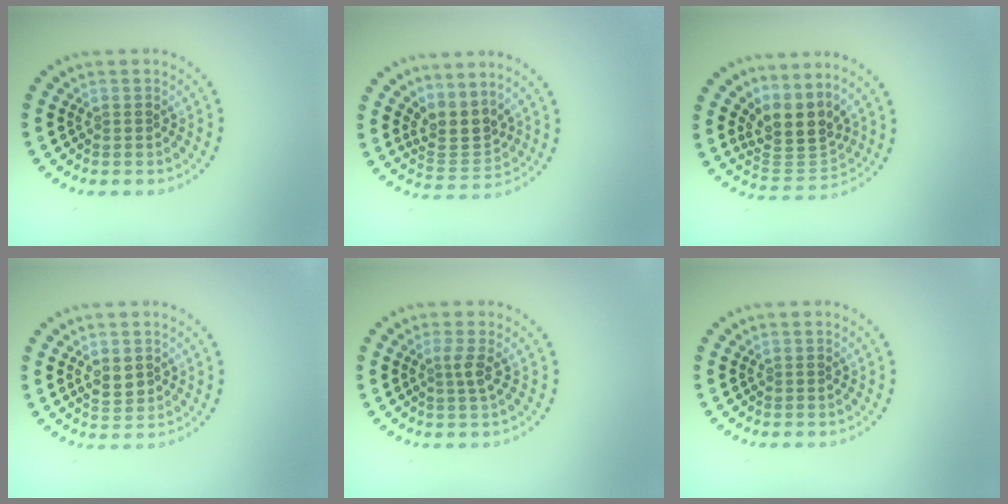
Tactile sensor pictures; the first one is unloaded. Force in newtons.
{"total": 3.0, "press": 2.3, "slide": 2.0}
{"total": 4.0, "press": 3.0, "slide": 2.7}
{"total": 1.9, "press": 1.8, "slide": 0.5}
{"total": 1.5, "press": 1.0, "slide": 1.1}
{"total": 0.0}